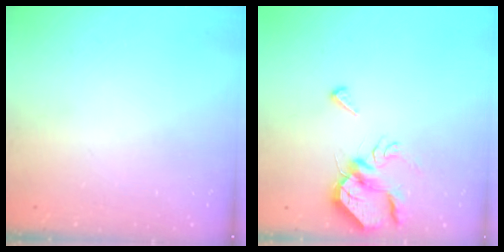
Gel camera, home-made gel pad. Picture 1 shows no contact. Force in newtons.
{"total": 7.2, "press": 7.2, "slide": 0.2}